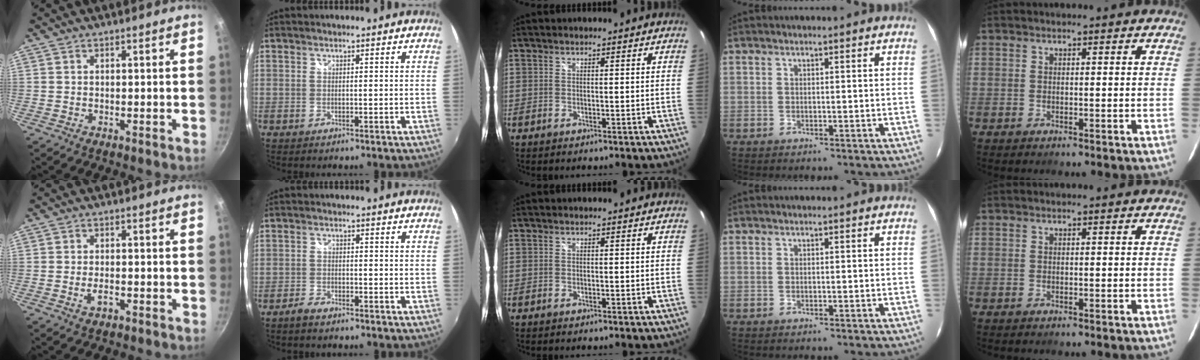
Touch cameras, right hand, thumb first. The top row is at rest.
{"thumb": {"total": 2.5, "force": [-1.0, 1.2, 1.9], "torque": [-0.035, 0.008, -0.020]}, "index": {"total": 2.6, "force": [-2.3, 0.7, 1.1], "torque": [-0.035, -0.001, -0.046]}}